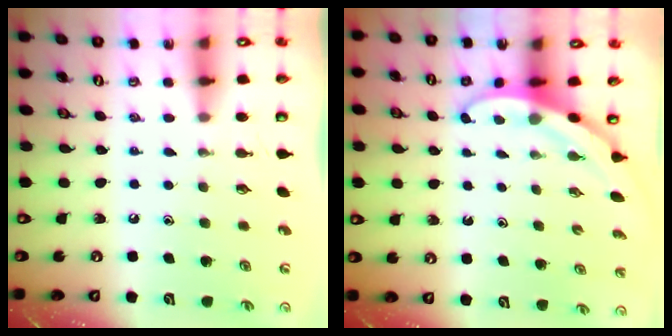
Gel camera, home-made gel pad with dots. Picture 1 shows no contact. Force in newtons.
{"total": 3.4, "press": 3.4, "slide": 0.1}